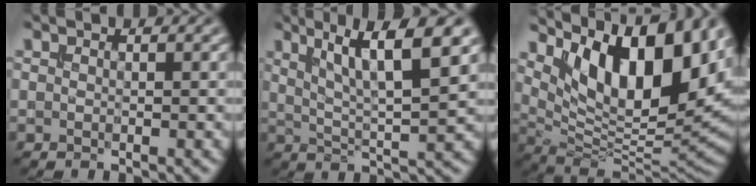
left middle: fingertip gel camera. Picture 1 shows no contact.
{"total": 7.9, "force": [3.9, 1.7, 6.7], "torque": [-0.103, 0.004, 0.070]}
{"total": 12.2, "force": [6.0, 4.7, 9.5], "torque": [-0.149, -0.009, 0.115]}